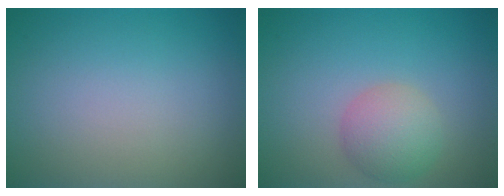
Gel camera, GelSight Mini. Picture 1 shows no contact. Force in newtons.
{"total": 3.5, "press": 3.4, "slide": 0.3}